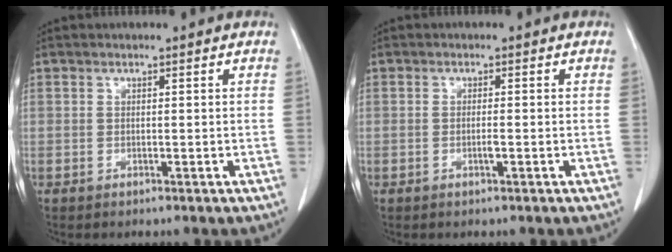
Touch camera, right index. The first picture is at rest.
{"total": 1.1, "force": [-0.4, 0.0, 1.0], "torque": [-0.023, 0.000, -0.007]}